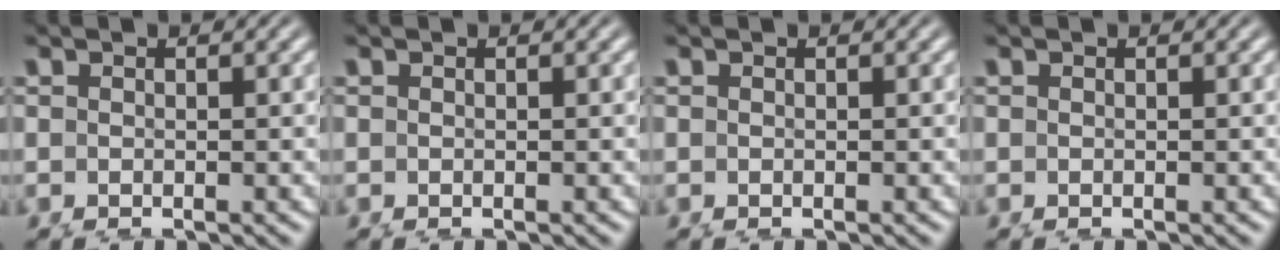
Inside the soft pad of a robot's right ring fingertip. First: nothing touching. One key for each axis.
{"total": 0.0}
{"total": 0.0}
{"total": 0.0}